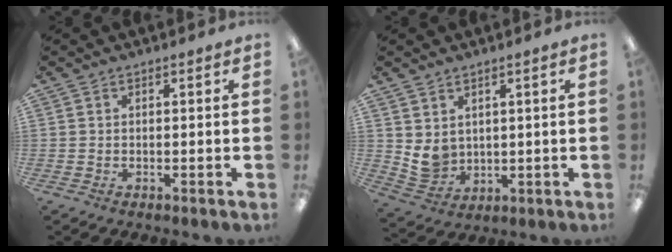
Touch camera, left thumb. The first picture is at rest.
{"total": 5.3, "force": [2.7, 4.2, 1.8], "torque": [-0.037, -0.017, 0.054]}